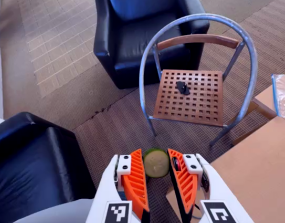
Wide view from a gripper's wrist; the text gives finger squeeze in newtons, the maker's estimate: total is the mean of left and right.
{"total": 9.4, "left": 9.4, "right": 9.4}